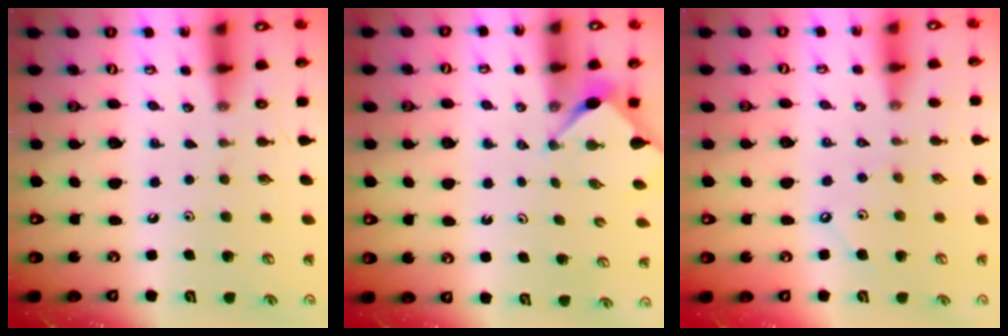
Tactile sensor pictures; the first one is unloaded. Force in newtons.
{"total": 2.7, "press": 2.7, "slide": 0.3}
{"total": 3.0, "press": 3.0, "slide": 0.4}